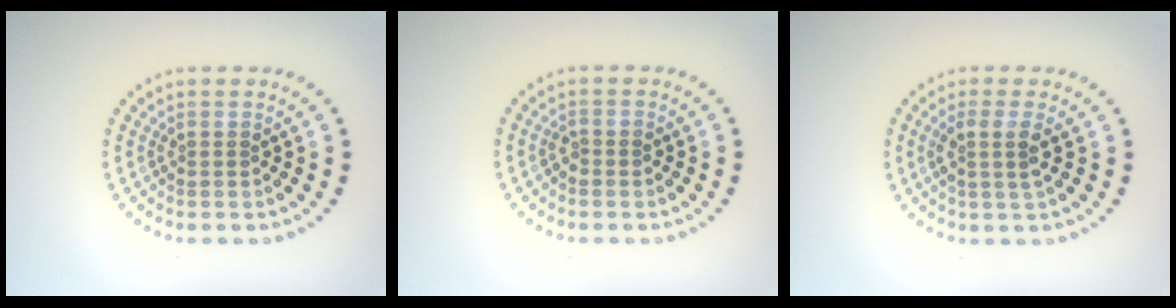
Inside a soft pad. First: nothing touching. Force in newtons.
{"total": 0.9, "press": 0.9, "slide": 0.3}
{"total": 2.2, "press": 1.7, "slide": 1.3}